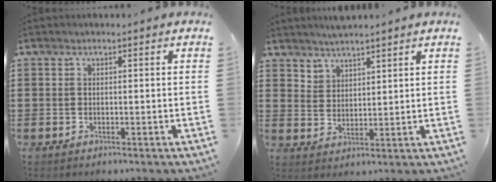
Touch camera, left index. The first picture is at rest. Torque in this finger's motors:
{"motor_torque": [0.41, -0.37, 0.10, 0.05]}